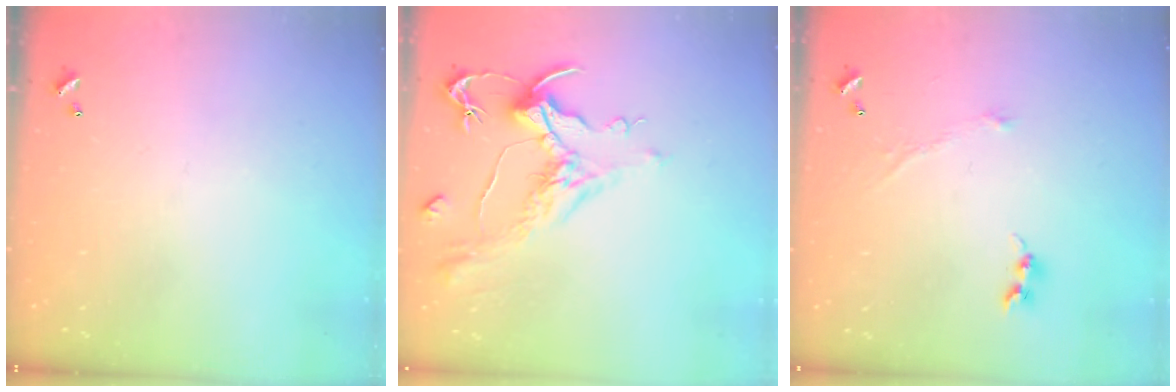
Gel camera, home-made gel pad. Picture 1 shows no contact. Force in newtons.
{"total": 1.6, "press": 0.8, "slide": 1.5}
{"total": 1.2, "press": 1.2, "slide": 0.1}